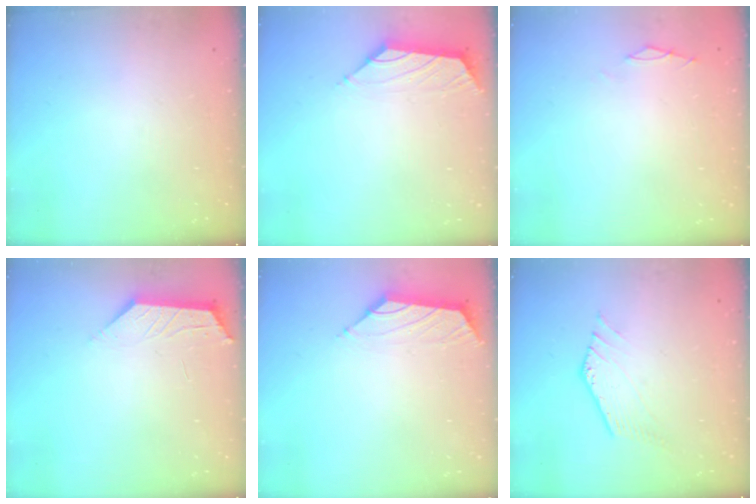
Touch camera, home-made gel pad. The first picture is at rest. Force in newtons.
{"total": 1.5, "press": 1.4, "slide": 0.6}
{"total": 0.0}
{"total": 1.8, "press": 1.7, "slide": 0.4}
{"total": 1.5, "press": 1.4, "slide": 0.6}
{"total": 2.0, "press": 2.0, "slide": 0.4}